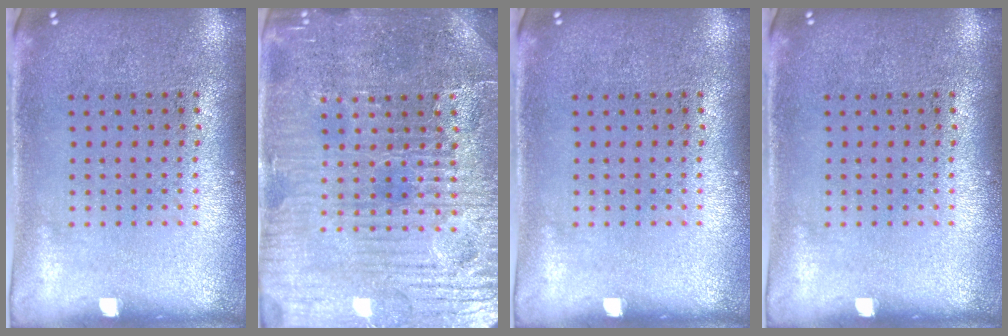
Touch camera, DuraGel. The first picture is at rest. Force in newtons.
{"total": 4.8, "press": 4.6, "slide": 1.3}
{"total": 0.0}
{"total": 0.0}